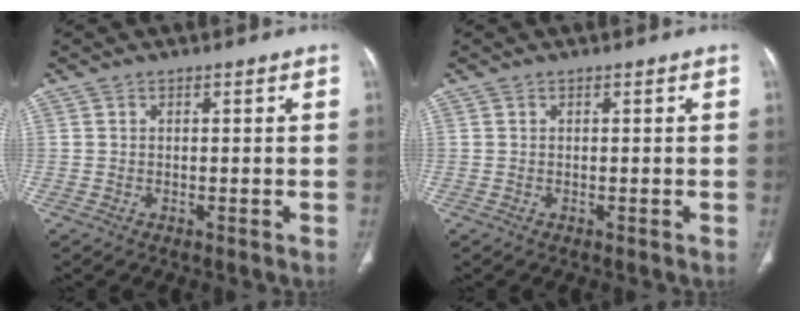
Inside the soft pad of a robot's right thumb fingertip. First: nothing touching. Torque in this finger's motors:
{"motor_torque": [-0.05, 0.05, -0.04, 0.04, 0.03]}